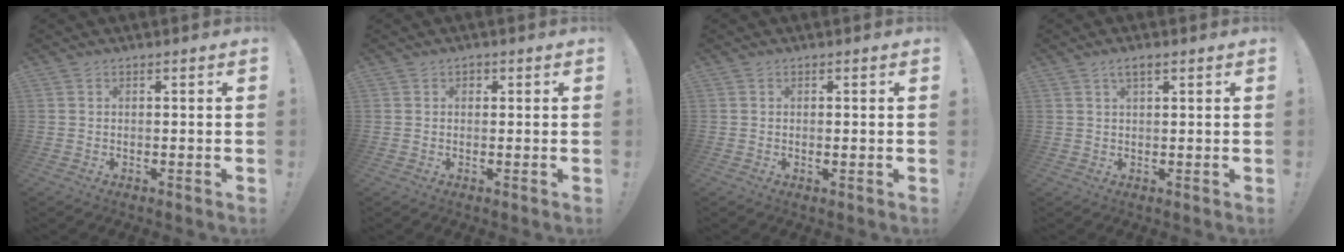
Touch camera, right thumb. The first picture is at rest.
{"total": 1.2, "force": [0.3, 1.1, 0.5], "torque": [-0.006, 0.002, 0.003]}
{"total": 0.6, "force": [0.2, 0.1, 0.6], "torque": [-0.010, 0.000, 0.003]}
{"total": 3.0, "force": [1.6, 1.1, 2.3], "torque": [-0.040, -0.003, 0.027]}